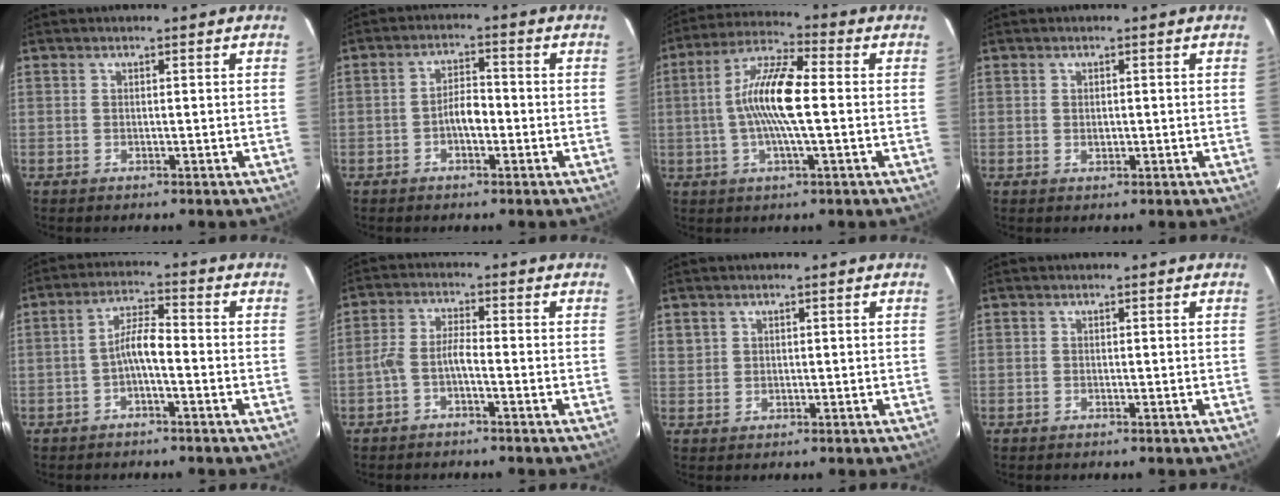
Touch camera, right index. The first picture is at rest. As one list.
[{"total": 3.8, "force": [-1.5, 1.8, 3.1], "torque": [-0.058, 0.010, -0.026]}, {"total": 11.7, "force": [-0.5, 2.2, 11.5], "torque": [-0.227, 0.013, -0.016]}, {"total": 1.3, "force": [0.0, 1.0, 0.7], "torque": [-0.010, 0.000, 0.002]}, {"total": 4.3, "force": [-1.9, 0.9, 3.7], "torque": [-0.077, 0.013, -0.035]}, {"total": 3.4, "force": [-2.0, 0.7, 2.7], "torque": [-0.069, 0.013, -0.040]}, {"total": 2.1, "force": [1.0, 1.8, 0.2], "torque": [0.005, 0.006, 0.020]}, {"total": 0.0}]